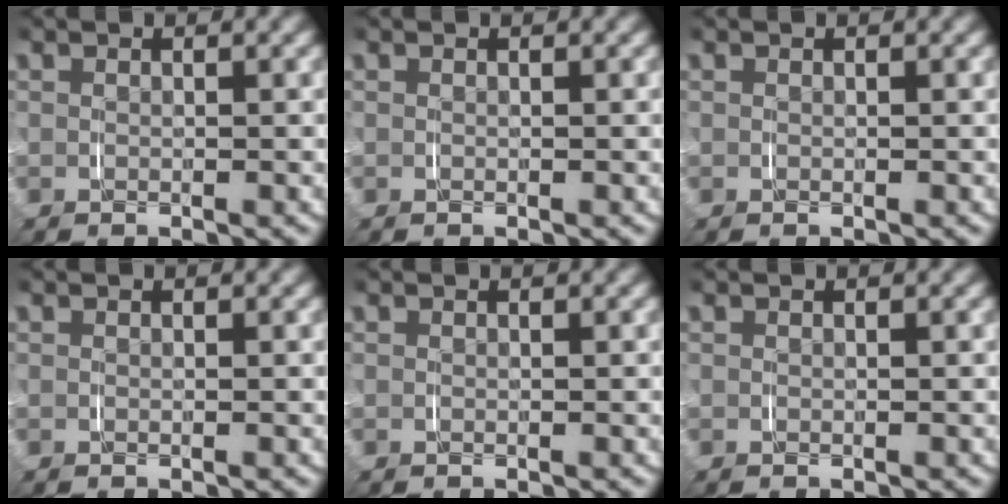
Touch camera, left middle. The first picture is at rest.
{"total": 0.0}
{"total": 0.0}
{"total": 0.0}
{"total": 0.0}
{"total": 0.0}